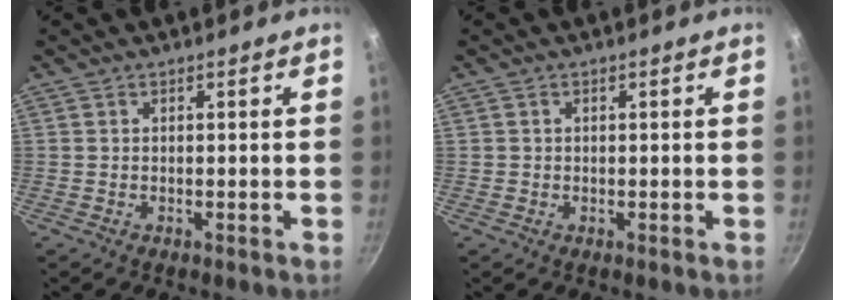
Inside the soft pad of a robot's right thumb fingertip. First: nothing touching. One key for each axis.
{"total": 0.6, "fx": 0.1, "fy": 0.6, "fz": 0.1, "tx": 0.002, "ty": 0.003, "tz": 0.002}